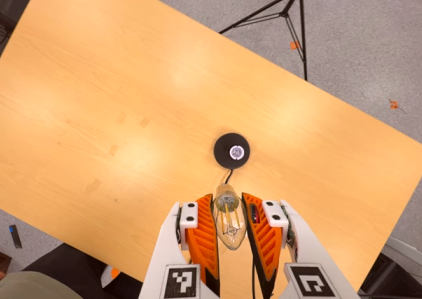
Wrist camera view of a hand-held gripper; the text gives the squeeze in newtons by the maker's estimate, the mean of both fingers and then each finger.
{"total": 20.3, "left": 22.7, "right": 17.9}